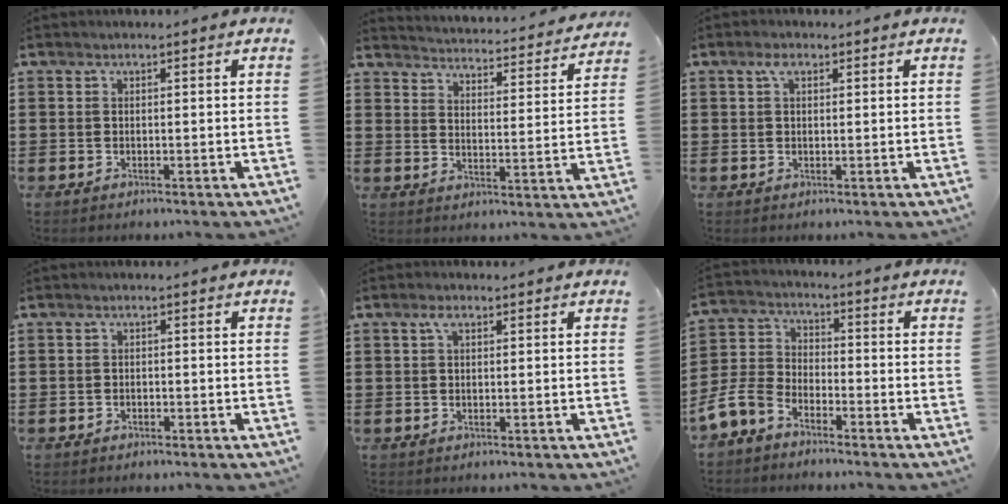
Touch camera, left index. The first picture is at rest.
{"total": 3.3, "force": [3.2, -0.5, 0.0], "torque": [-0.014, -0.039, 0.046]}
{"total": 2.2, "force": [1.1, 1.1, 1.6], "torque": [-0.037, 0.008, 0.018]}
{"total": 0.8, "force": [-0.7, 0.4, -0.1], "torque": [-0.003, 0.005, -0.017]}
{"total": 1.8, "force": [0.7, 0.8, 1.5], "torque": [-0.033, 0.007, 0.011]}
{"total": 6.4, "force": [-5.2, 2.8, 2.3], "torque": [-0.072, 0.006, -0.110]}